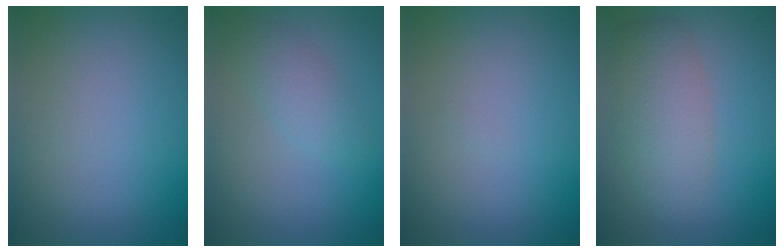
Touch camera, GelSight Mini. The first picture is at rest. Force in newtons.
{"total": 2.1, "press": 2.1, "slide": 0.1}
{"total": 0.0}
{"total": 4.3, "press": 4.3, "slide": 0.1}